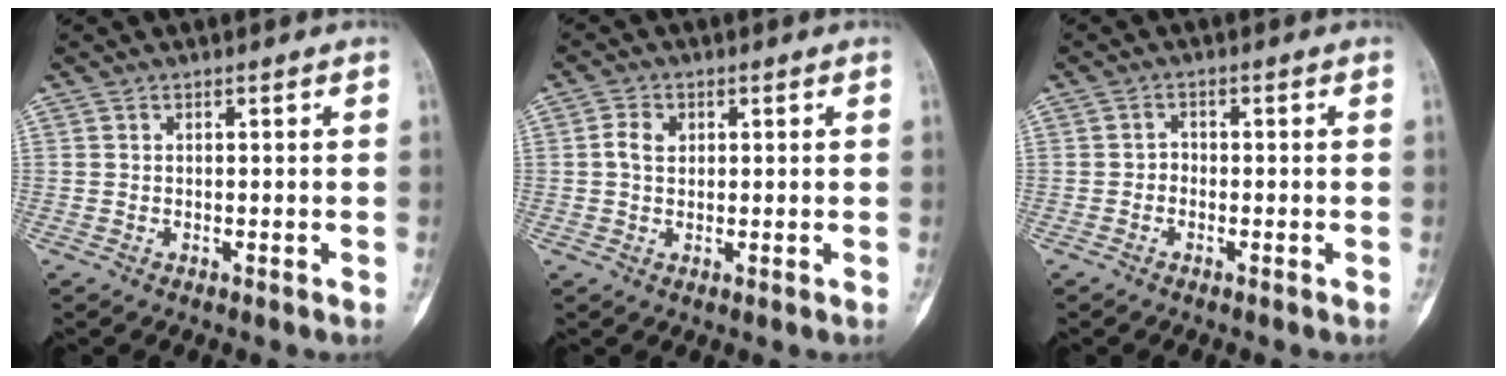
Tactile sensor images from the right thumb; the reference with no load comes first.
{"total": 3.0, "force": [0.5, 2.2, 1.9], "torque": [-0.032, 0.004, 0.008]}
{"total": 1.3, "force": [-0.6, 1.0, 0.5], "torque": [0.004, 0.007, -0.018]}